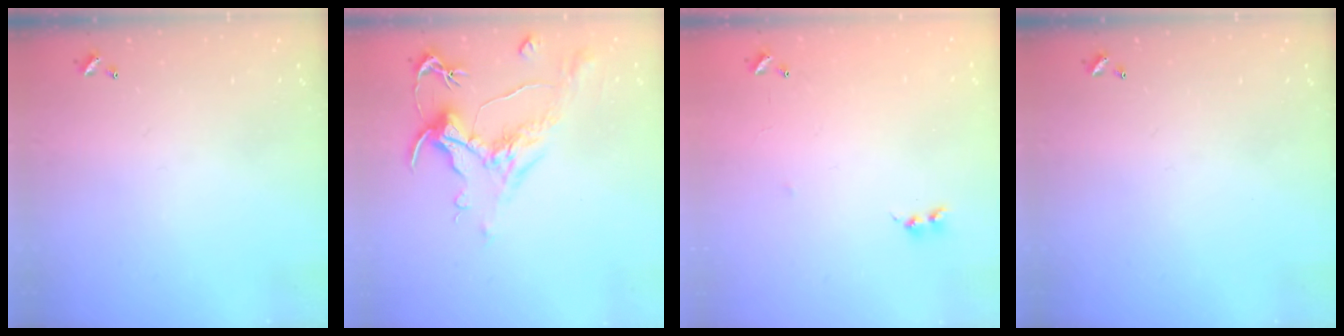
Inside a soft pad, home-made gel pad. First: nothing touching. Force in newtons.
{"total": 1.6, "press": 0.7, "slide": 1.4}
{"total": 6.2, "press": 6.2, "slide": 0.7}
{"total": 0.0}